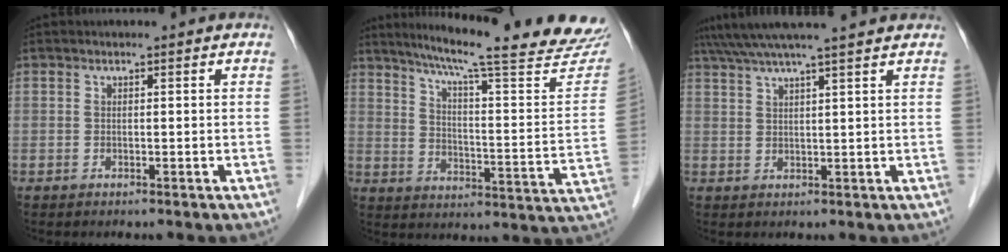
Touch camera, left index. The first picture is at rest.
{"total": 26.4, "force": [23.1, 1.4, 12.7], "torque": [-0.186, -0.070, 0.288]}
{"total": 11.9, "force": [10.3, -0.7, 5.9], "torque": [-0.102, 0.032, 0.143]}